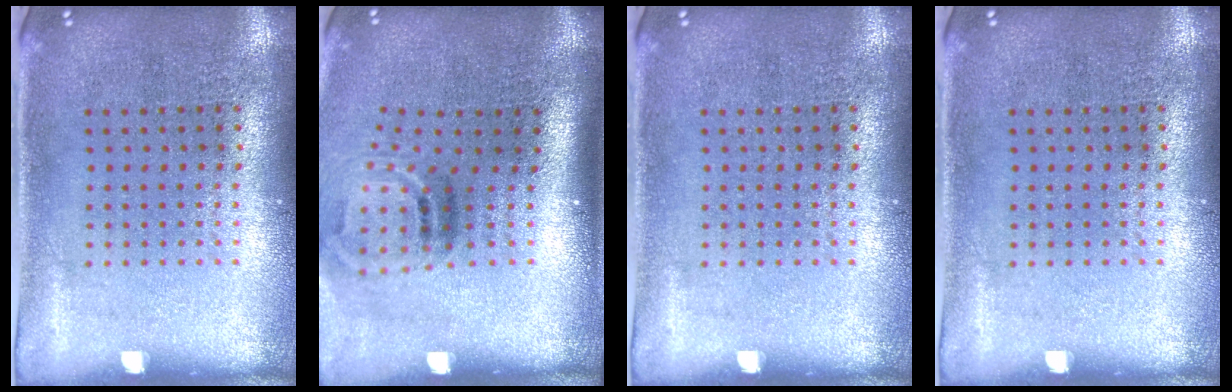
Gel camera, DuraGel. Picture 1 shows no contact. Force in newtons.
{"total": 2.1, "press": 1.3, "slide": 1.7}
{"total": 0.0}
{"total": 0.0}